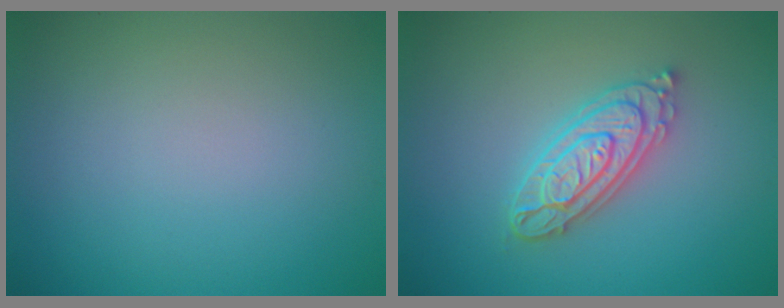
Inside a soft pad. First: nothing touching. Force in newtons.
{"total": 4.1, "press": 4.1, "slide": 0.7}